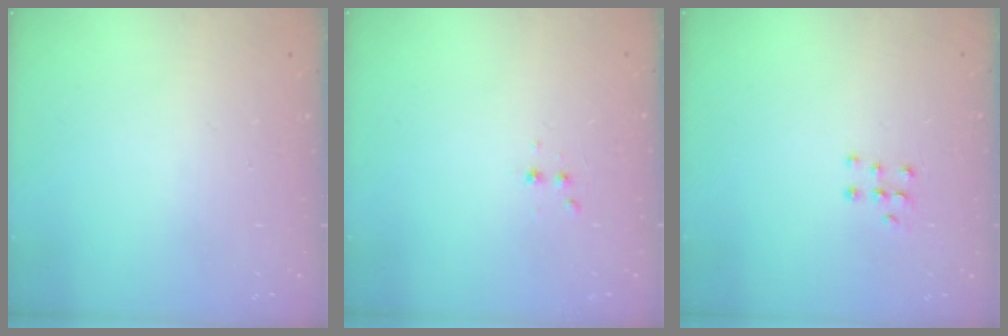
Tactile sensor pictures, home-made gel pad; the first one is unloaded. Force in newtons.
{"total": 2.9, "press": 2.7, "slide": 1.0}
{"total": 5.5, "press": 5.5, "slide": 0.9}